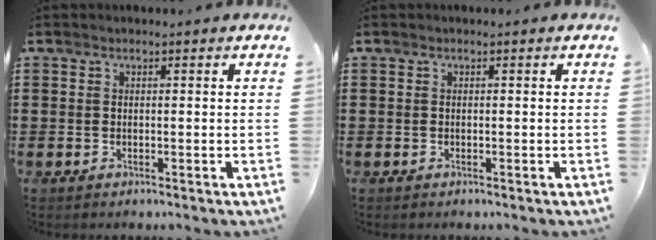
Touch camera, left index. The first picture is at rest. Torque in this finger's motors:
{"motor_torque": [0.00, 0.00, 0.00, 0.01]}